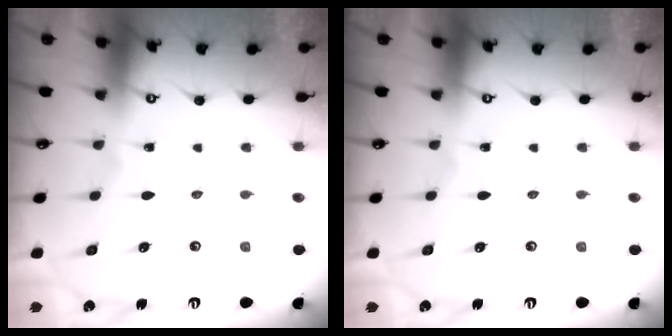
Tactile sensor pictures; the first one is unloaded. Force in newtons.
{"total": 0.0}